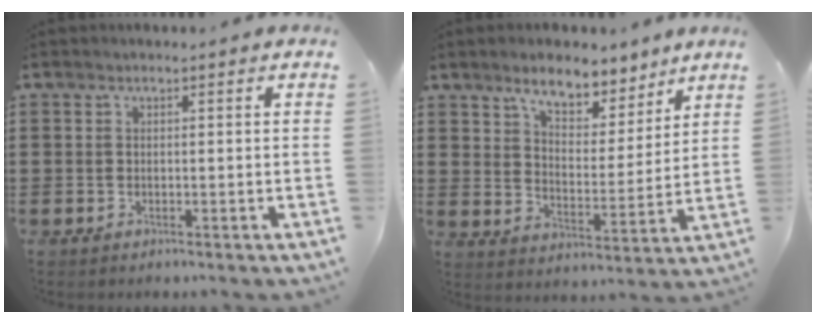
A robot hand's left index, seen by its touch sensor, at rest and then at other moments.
{"total": 8.0, "force": [6.7, 2.7, 3.5], "torque": [-0.068, -0.022, 0.119]}